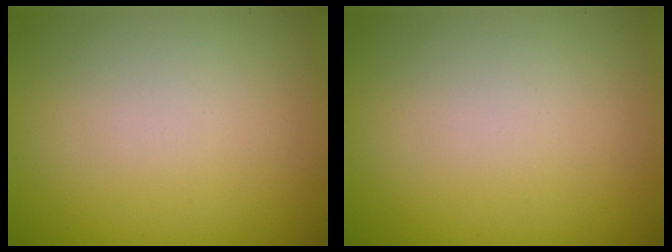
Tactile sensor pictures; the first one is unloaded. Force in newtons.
{"total": 0.0}